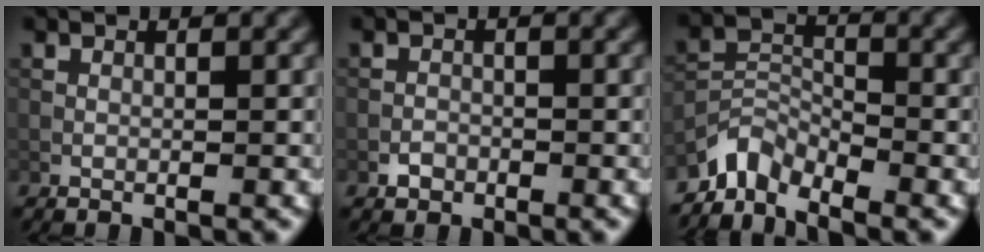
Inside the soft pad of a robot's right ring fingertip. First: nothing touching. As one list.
[{"total": 1.1, "force": [-0.6, 0.8, 0.3], "torque": [-0.002, 0.002, -0.012]}, {"total": 3.5, "force": [-3.2, 1.2, 0.8], "torque": [-0.011, 0.005, -0.076]}]